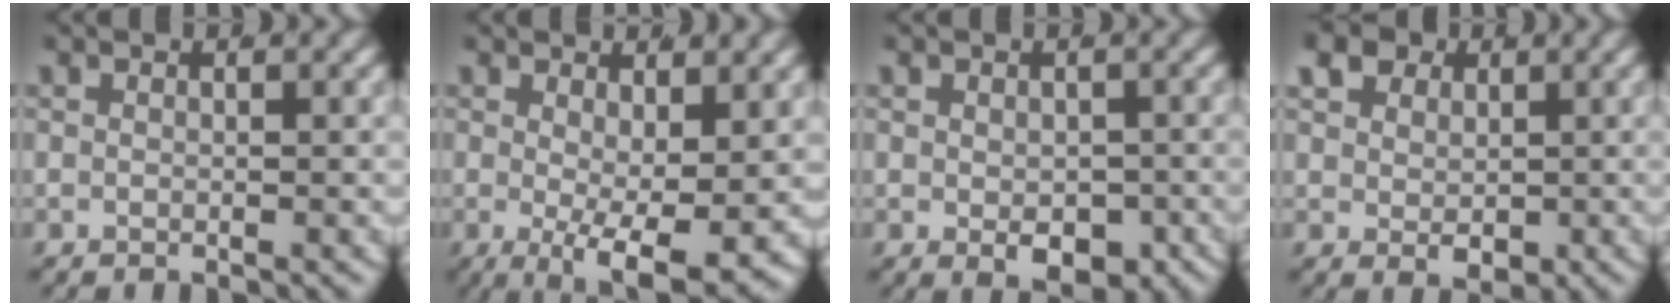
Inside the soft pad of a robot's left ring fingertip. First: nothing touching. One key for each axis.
{"total": 5.7, "fx": -2.3, "fy": 1.6, "fz": 5.0, "tx": -0.080, "ty": -0.043, "tz": -0.014}
{"total": 3.1, "fx": -1.5, "fy": 1.6, "fz": 2.2, "tx": -0.033, "ty": -0.024, "tz": -0.009}
{"total": 4.8, "fx": 1.6, "fy": 3.5, "fz": 2.9, "tx": -0.052, "ty": -0.013, "tz": 0.034}